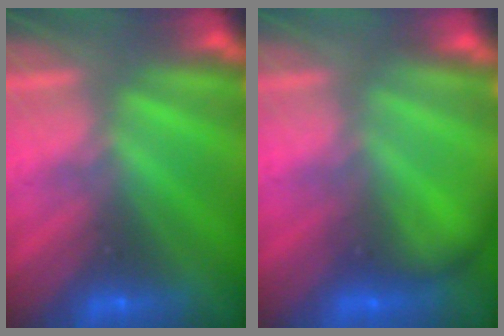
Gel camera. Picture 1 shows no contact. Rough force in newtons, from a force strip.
{"total": 2.2}